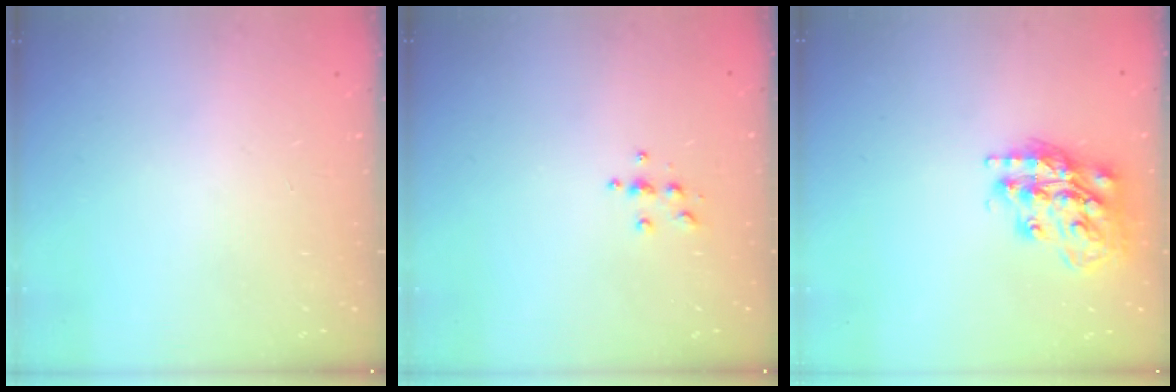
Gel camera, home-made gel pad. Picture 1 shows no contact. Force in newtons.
{"total": 3.8, "press": 3.8, "slide": 0.4}
{"total": 16.6, "press": 16.5, "slide": 1.1}